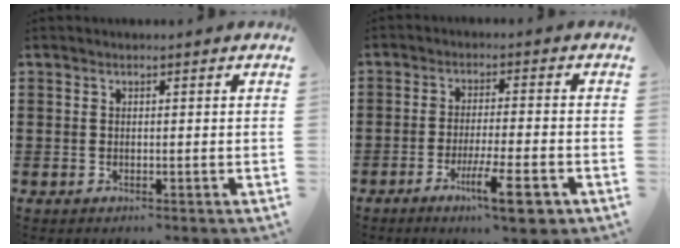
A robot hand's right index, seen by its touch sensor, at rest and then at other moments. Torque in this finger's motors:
{"motor_torque": [1.25, -0.32, 0.58, 0.14]}